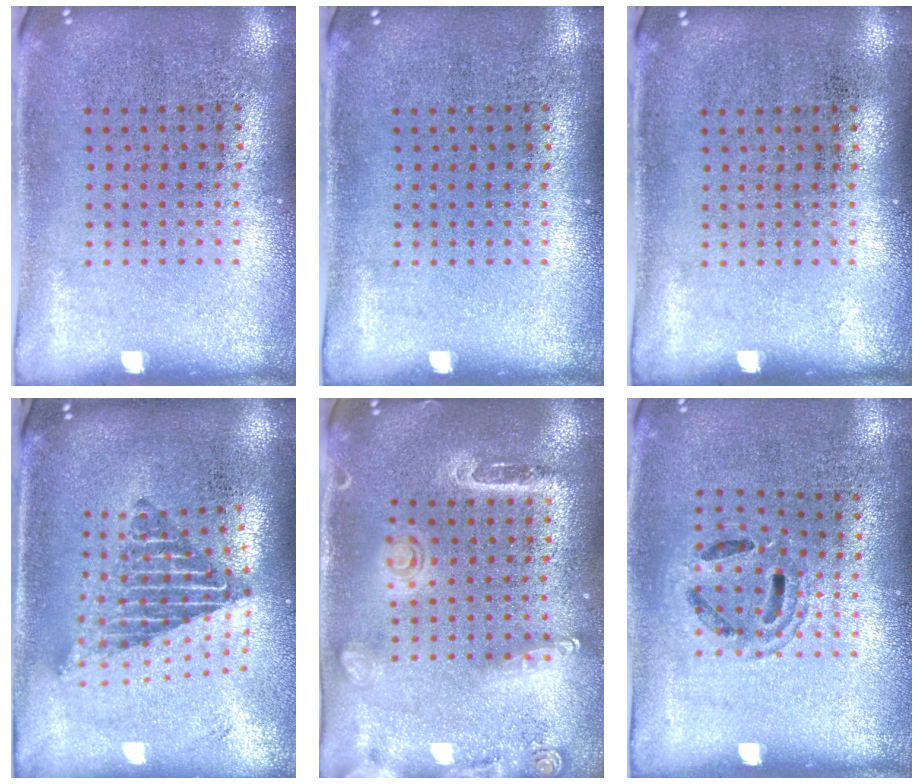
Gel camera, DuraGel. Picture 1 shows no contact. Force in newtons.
{"total": 0.0}
{"total": 0.0}
{"total": 2.1, "press": 1.6, "slide": 1.3}
{"total": 1.6, "press": 1.5, "slide": 0.6}
{"total": 1.0, "press": 1.0, "slide": 0.1}